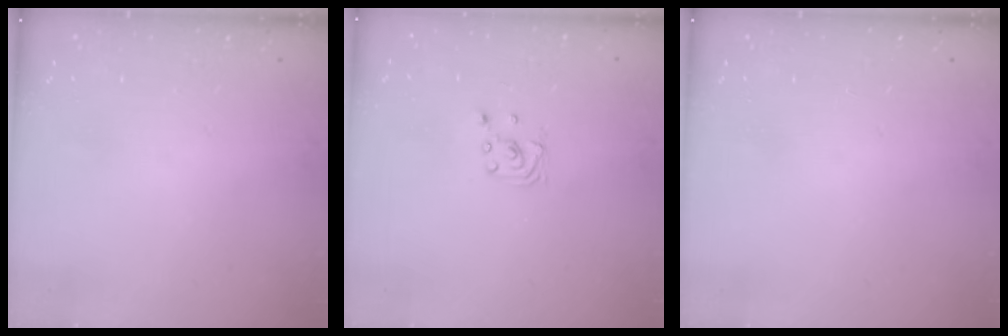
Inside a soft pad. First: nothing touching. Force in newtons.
{"total": 2.1, "press": 2.1, "slide": 0.2}
{"total": 0.0}